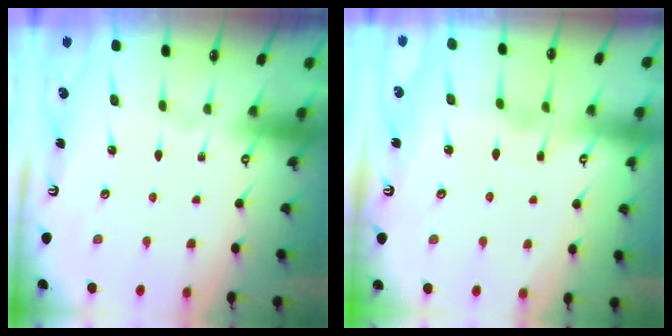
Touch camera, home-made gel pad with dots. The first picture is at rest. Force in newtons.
{"total": 3.5, "press": 3.5, "slide": 0.5}